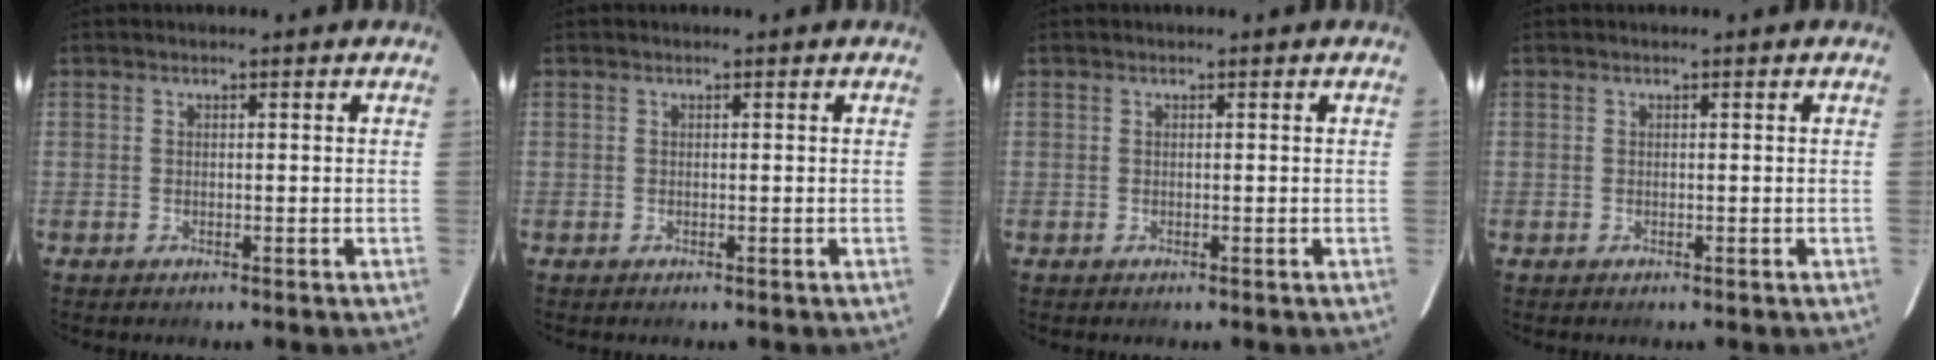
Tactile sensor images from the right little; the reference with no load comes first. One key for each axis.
{"total": 0.0}
{"total": 0.0}
{"total": 0.0}